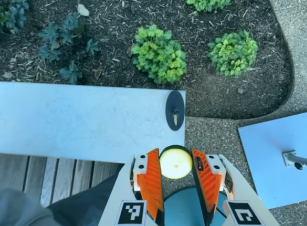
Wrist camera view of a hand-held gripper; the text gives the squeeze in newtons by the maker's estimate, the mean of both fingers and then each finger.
{"total": 10.2, "left": 11.1, "right": 9.2}